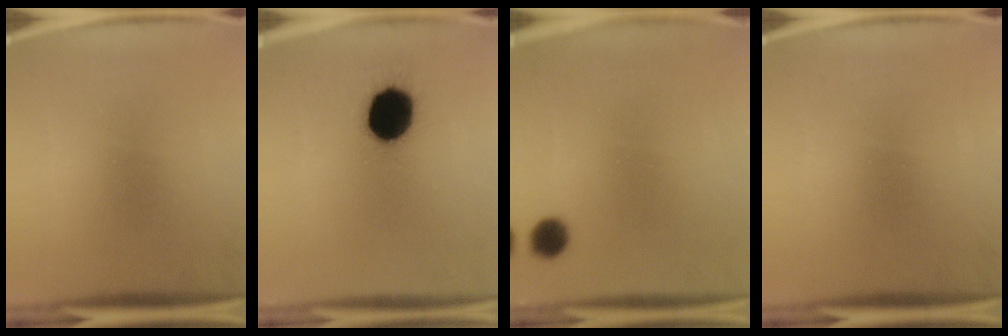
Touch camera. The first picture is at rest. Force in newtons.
{"total": 16.2}
{"total": 5.0}
{"total": 0.0}